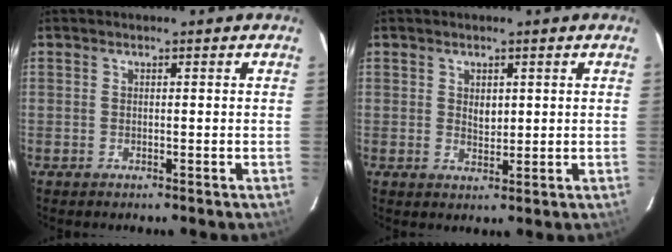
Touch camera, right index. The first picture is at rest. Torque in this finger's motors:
{"motor_torque": [-0.12, 0.07, 0.04, 0.03]}